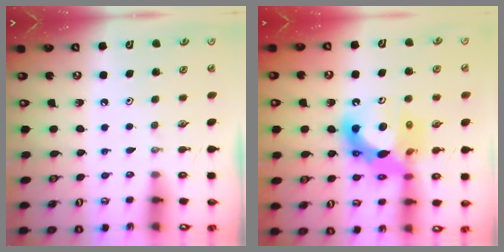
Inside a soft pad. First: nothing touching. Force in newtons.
{"total": 13.9, "press": 13.6, "slide": 2.8}